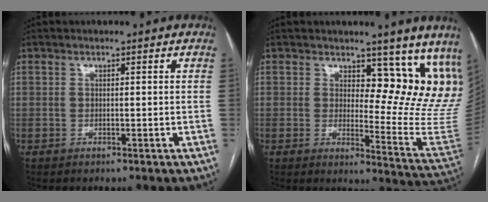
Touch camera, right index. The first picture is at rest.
{"total": 13.3, "force": [10.3, 4.3, 7.2], "torque": [-0.062, -0.042, 0.102]}